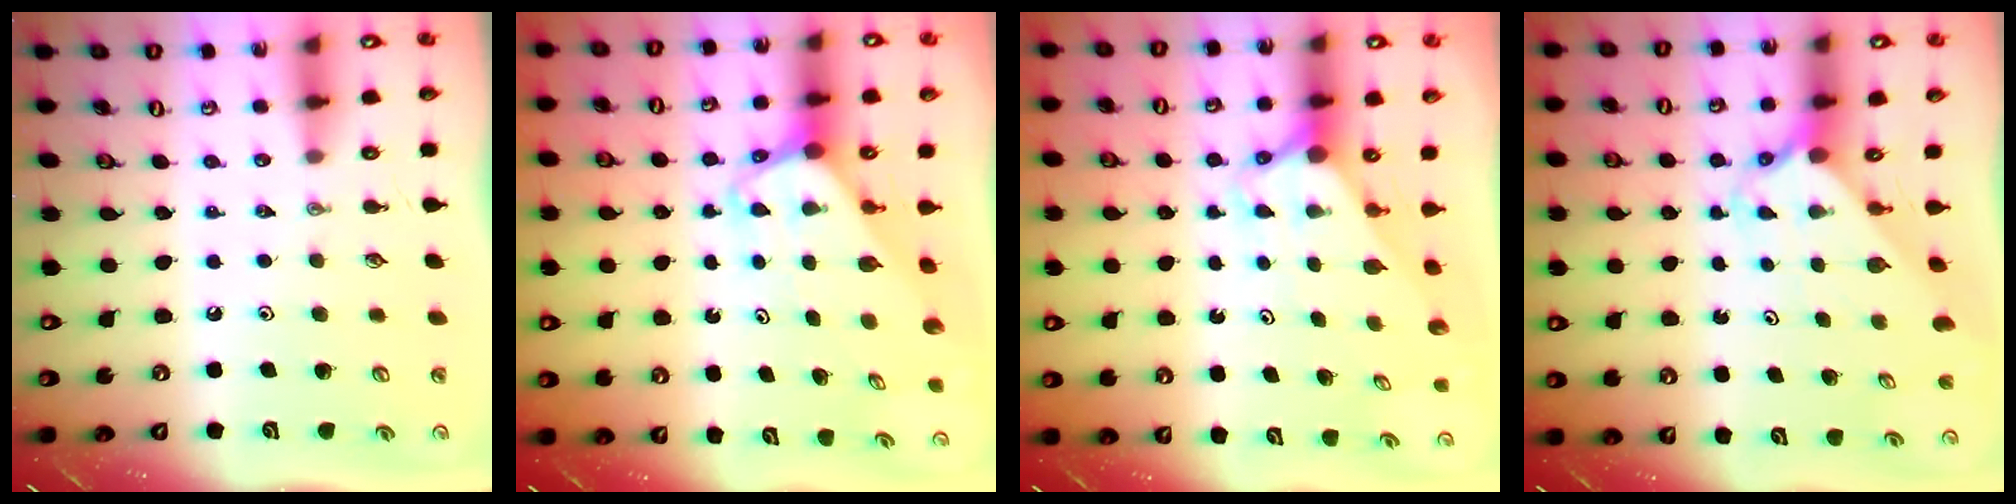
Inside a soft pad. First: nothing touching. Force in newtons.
{"total": 2.5, "press": 2.5, "slide": 0.1}
{"total": 2.7, "press": 2.7, "slide": 0.0}
{"total": 2.4, "press": 2.4, "slide": 0.2}